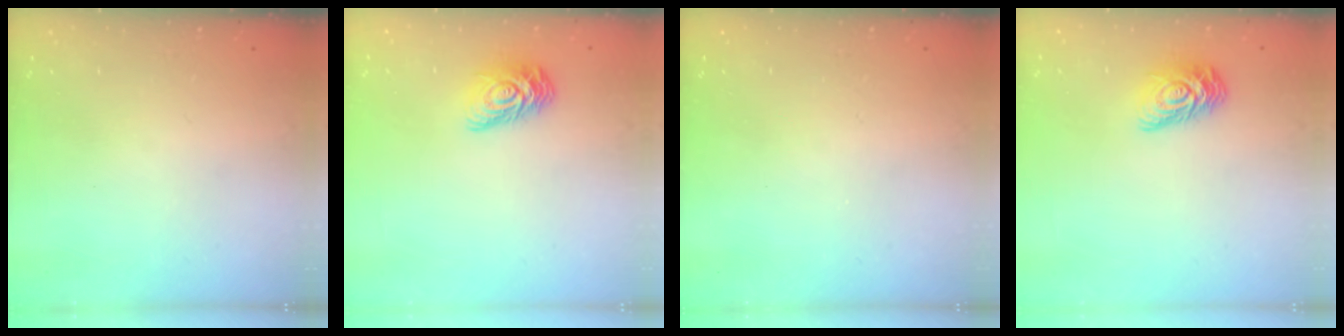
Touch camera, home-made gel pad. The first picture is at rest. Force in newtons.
{"total": 10.3, "press": 10.3, "slide": 0.5}
{"total": 0.0}
{"total": 10.3, "press": 10.3, "slide": 0.5}